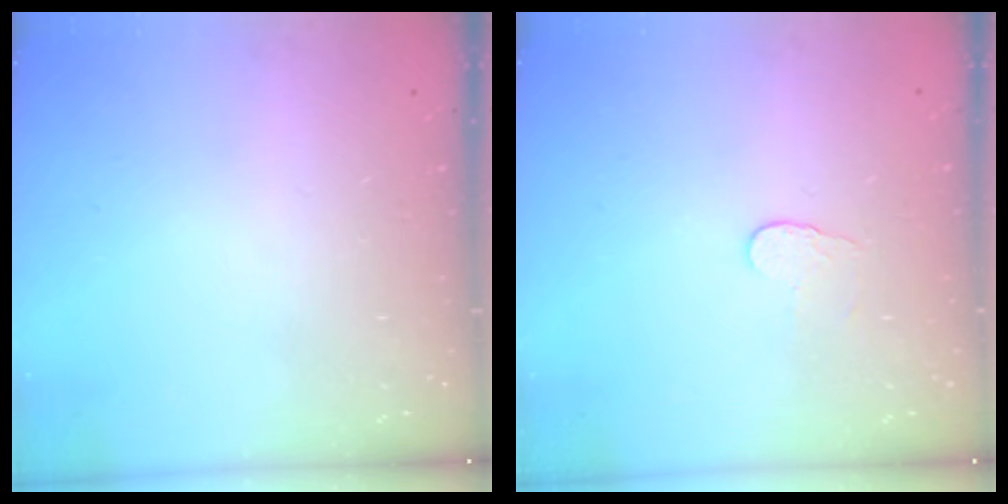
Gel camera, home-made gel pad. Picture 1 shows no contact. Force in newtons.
{"total": 3.1, "press": 3.1, "slide": 0.3}